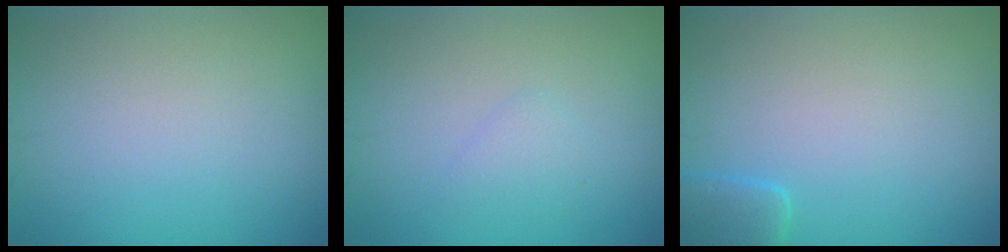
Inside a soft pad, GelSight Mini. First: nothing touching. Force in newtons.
{"total": 1.2, "press": 1.2, "slide": 0.1}
{"total": 2.3, "press": 2.3, "slide": 0.2}